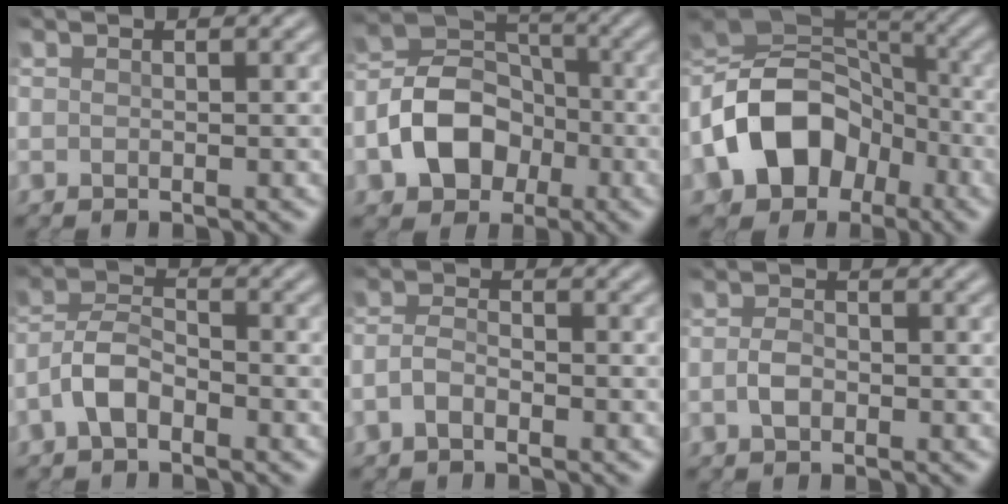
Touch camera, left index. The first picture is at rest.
{"total": 7.7, "force": [-2.7, 5.7, 4.5], "torque": [-0.078, 0.003, -0.056]}
{"total": 12.2, "force": [-4.4, 9.0, 7.0], "torque": [-0.150, -0.001, -0.087]}
{"total": 3.5, "force": [-2.0, 1.5, 2.3], "torque": [-0.054, 0.012, -0.046]}
{"total": 2.0, "force": [-1.2, 0.8, 1.4], "torque": [-0.034, 0.008, -0.032]}
{"total": 1.5, "force": [-0.5, 0.8, 1.2], "torque": [-0.030, 0.005, -0.014]}